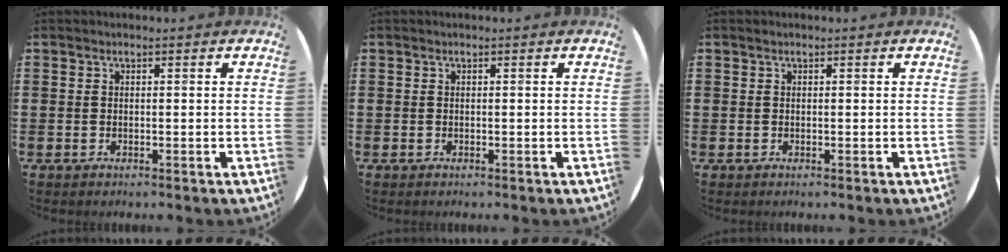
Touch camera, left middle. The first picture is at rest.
{"total": 0.0}
{"total": 0.0}